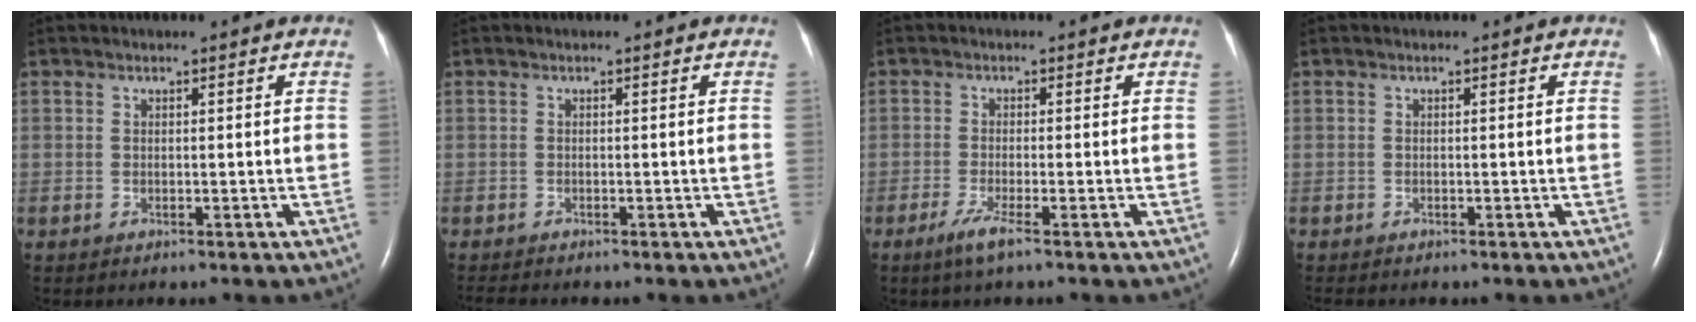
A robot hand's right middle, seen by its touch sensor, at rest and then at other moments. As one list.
[{"total": 1.9, "force": [-1.7, 0.2, 0.7], "torque": [-0.015, -0.005, -0.024]}, {"total": 3.0, "force": [-1.9, -0.1, 2.3], "torque": [-0.056, -0.010, -0.040]}, {"total": 0.8, "force": [-0.7, 0.2, 0.3], "torque": [-0.007, -0.001, -0.009]}]